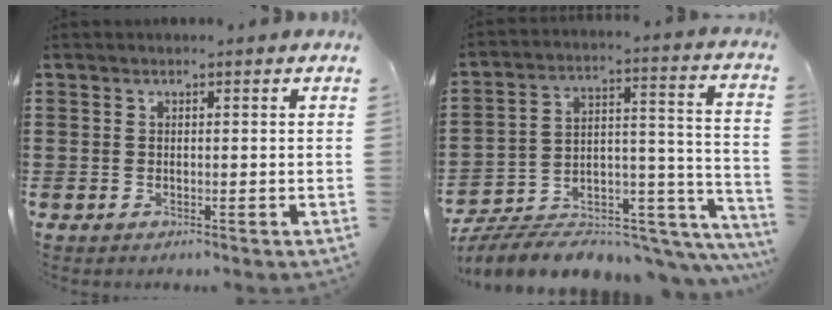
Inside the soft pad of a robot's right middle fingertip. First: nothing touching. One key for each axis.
{"total": 6.9, "fx": -6.2, "fy": 2.0, "fz": 2.2, "tx": -0.036, "ty": -0.008, "tz": -0.116}